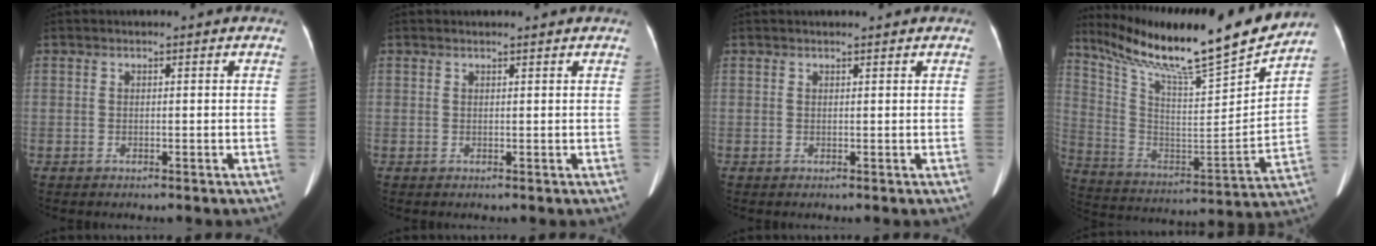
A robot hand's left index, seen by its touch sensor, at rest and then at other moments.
{"total": 2.0, "force": [1.9, 0.2, 0.5], "torque": [-0.011, 0.012, 0.026]}
{"total": 2.3, "force": [2.1, 0.4, 0.9], "torque": [-0.011, 0.021, 0.028]}
{"total": 25.6, "force": [22.0, 1.3, 12.9], "torque": [-0.242, -0.041, 0.350]}